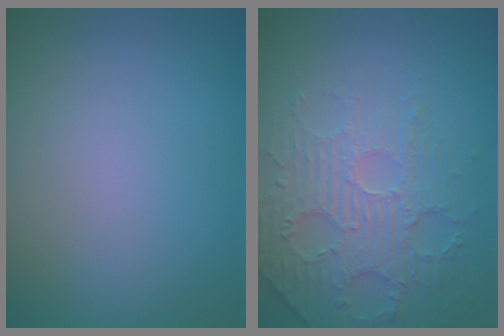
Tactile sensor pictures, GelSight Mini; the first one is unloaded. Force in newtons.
{"total": 4.8, "press": 4.0, "slide": 2.8}